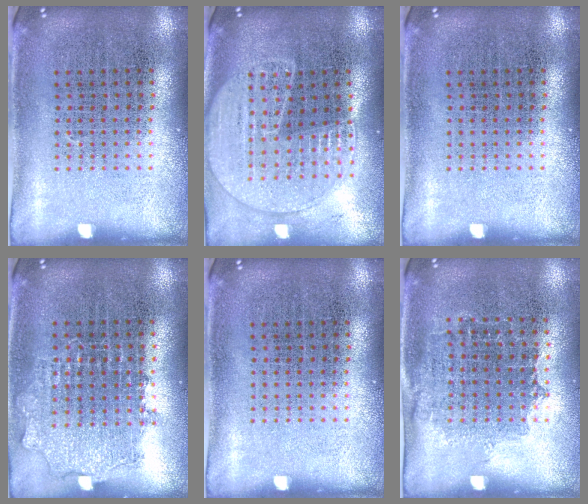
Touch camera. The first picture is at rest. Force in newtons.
{"total": 1.7, "press": 1.6, "slide": 0.6}
{"total": 0.0}
{"total": 0.9, "press": 0.9, "slide": 0.2}
{"total": 0.0}
{"total": 0.9, "press": 0.7, "slide": 0.6}